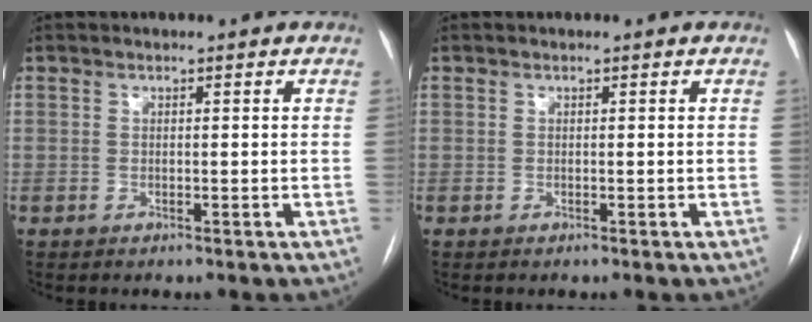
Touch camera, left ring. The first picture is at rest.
{"total": 0.0}